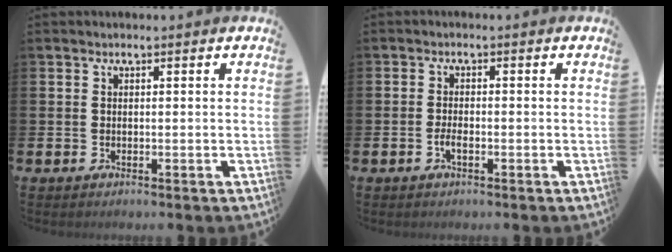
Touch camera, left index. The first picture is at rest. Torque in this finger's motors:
{"motor_torque": [0.29, 0.12, 0.03, 0.06]}